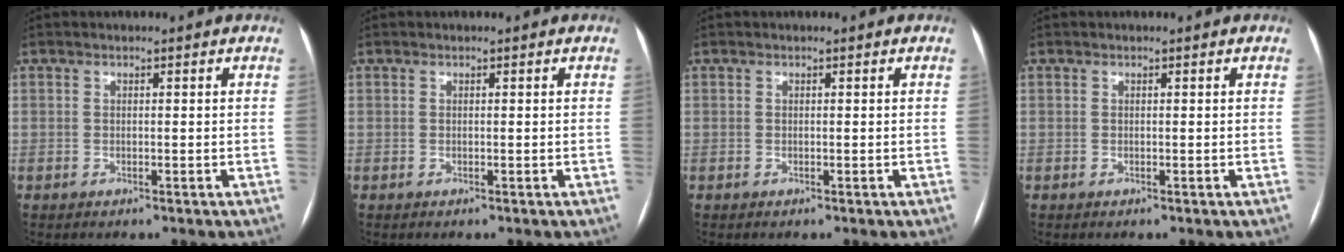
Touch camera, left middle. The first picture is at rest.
{"total": 0.0}
{"total": 0.0}
{"total": 0.0}